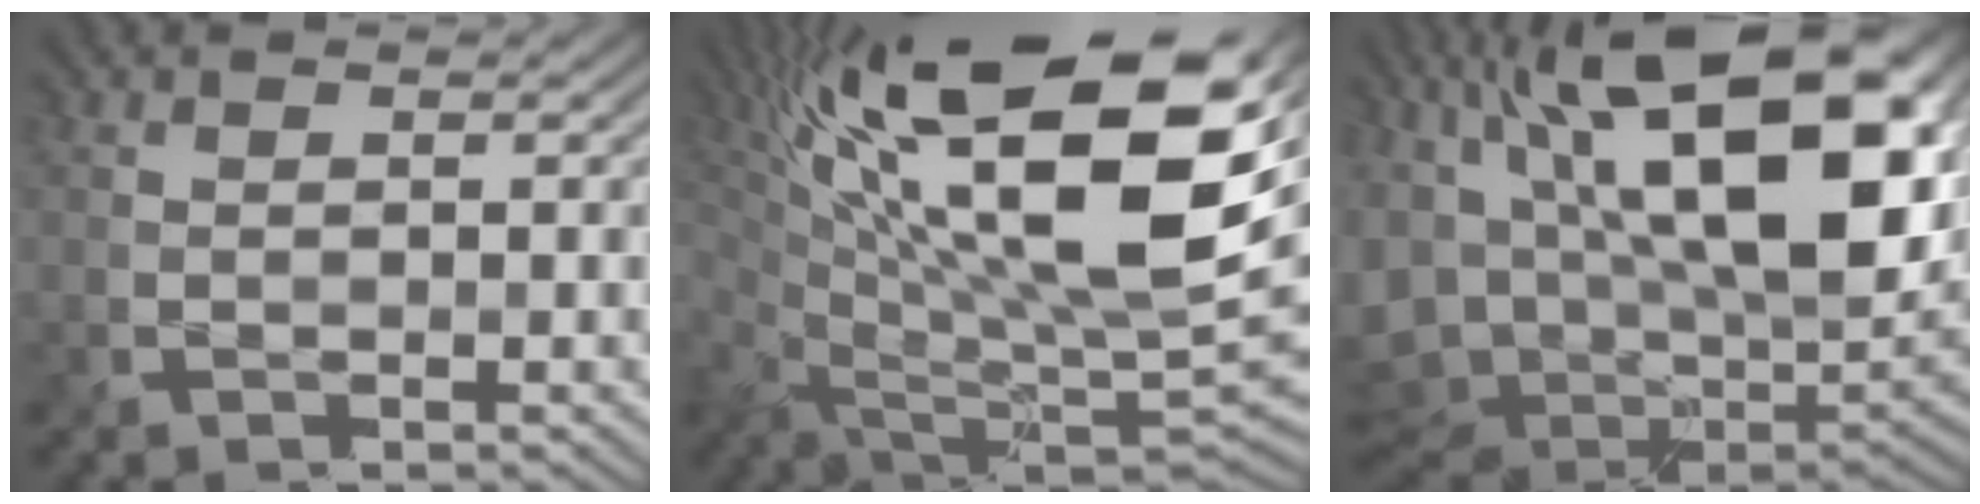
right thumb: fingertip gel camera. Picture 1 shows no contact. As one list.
[{"total": 20.4, "force": [6.2, 8.1, 17.7], "torque": [-0.312, 0.029, 0.102]}, {"total": 20.5, "force": [7.1, 8.3, 17.4], "torque": [-0.310, 0.036, 0.113]}]